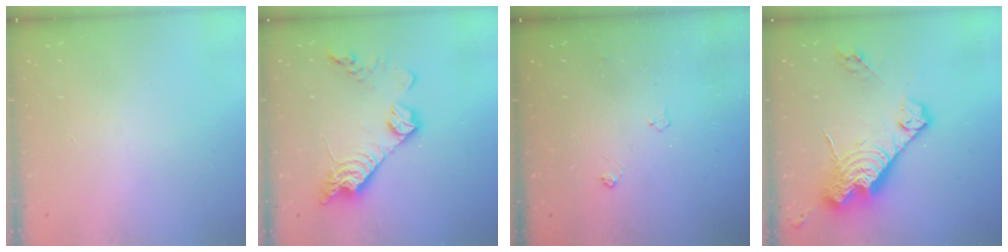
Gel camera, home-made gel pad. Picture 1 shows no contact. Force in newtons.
{"total": 13.5, "press": 13.5, "slide": 0.7}
{"total": 3.6, "press": 3.6, "slide": 0.6}
{"total": 18.8, "press": 18.8, "slide": 1.6}